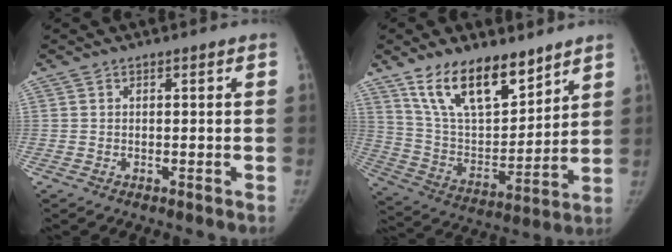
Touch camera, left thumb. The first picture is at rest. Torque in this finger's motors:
{"motor_torque": [0.36, 0.36, 1.33, -1.44, 0.16]}